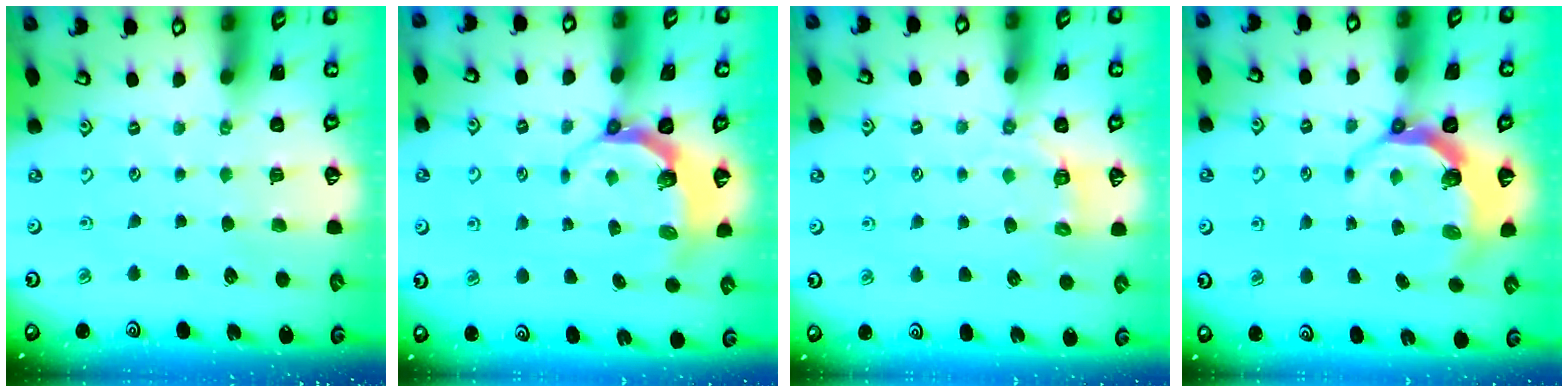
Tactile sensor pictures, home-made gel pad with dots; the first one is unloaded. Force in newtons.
{"total": 5.6, "press": 4.5, "slide": 3.3}
{"total": 3.7, "press": 3.0, "slide": 2.1}
{"total": 5.5, "press": 4.1, "slide": 3.7}